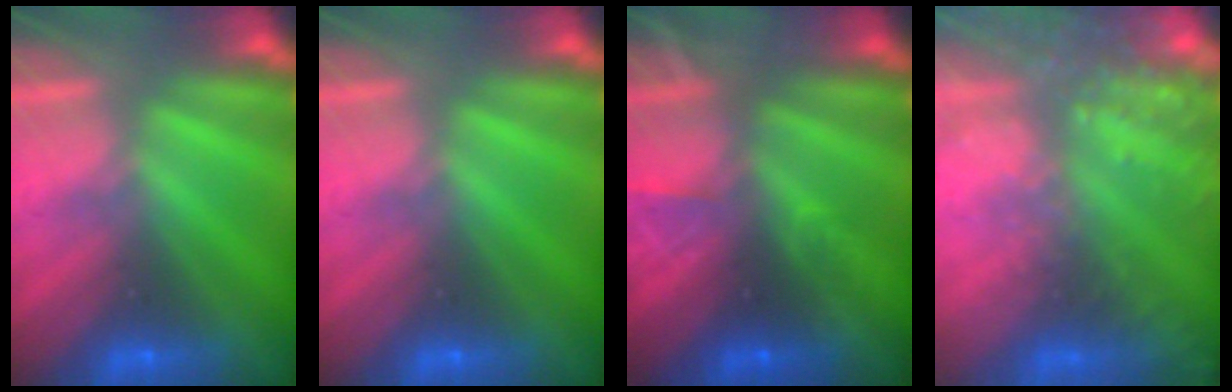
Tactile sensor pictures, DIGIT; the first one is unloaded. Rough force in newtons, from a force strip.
{"total": 0.0}
{"total": 3.2}
{"total": 8.1}